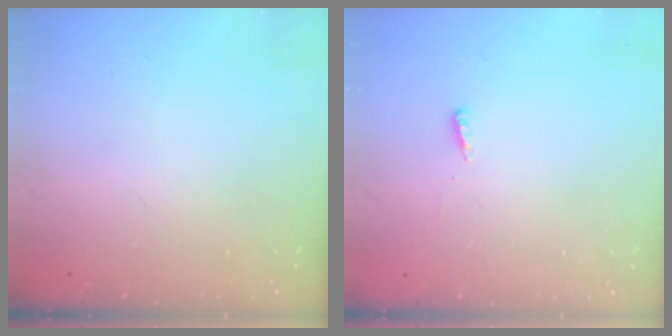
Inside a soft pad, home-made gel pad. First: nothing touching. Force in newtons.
{"total": 3.1, "press": 3.0, "slide": 0.9}